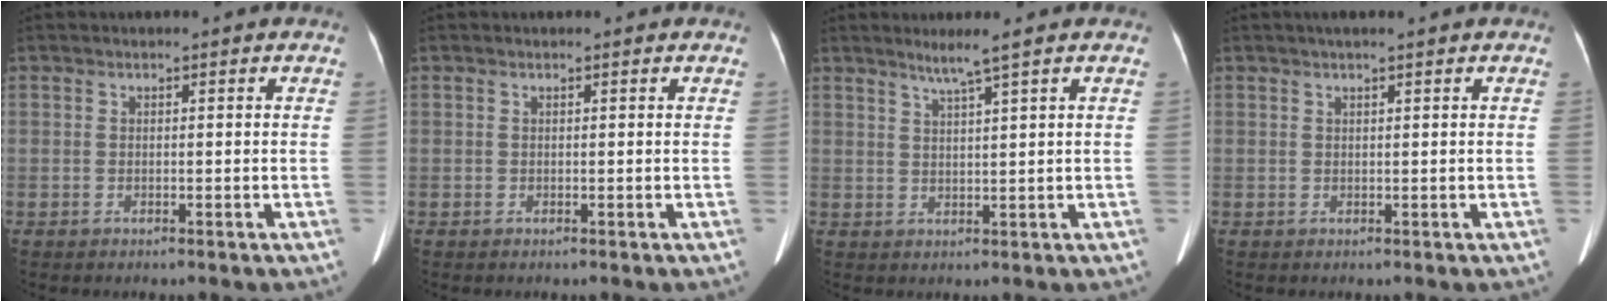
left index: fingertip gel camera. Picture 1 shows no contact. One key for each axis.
{"total": 0.0}
{"total": 3.3, "fx": 2.3, "fy": -1.0, "fz": 2.1, "tx": -0.046, "ty": -0.004, "tz": 0.048}
{"total": 2.0, "fx": 1.5, "fy": -0.1, "fz": 1.3, "tx": -0.018, "ty": 0.014, "tz": 0.024}